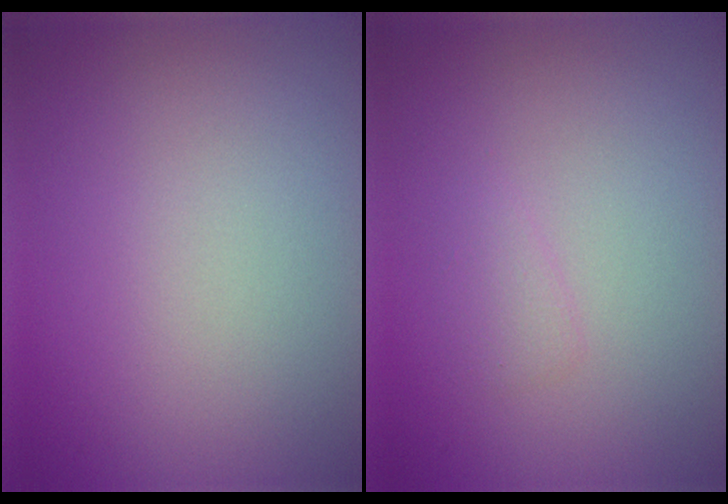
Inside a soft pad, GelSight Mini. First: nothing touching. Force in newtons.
{"total": 0.9, "press": 0.9, "slide": 0.1}